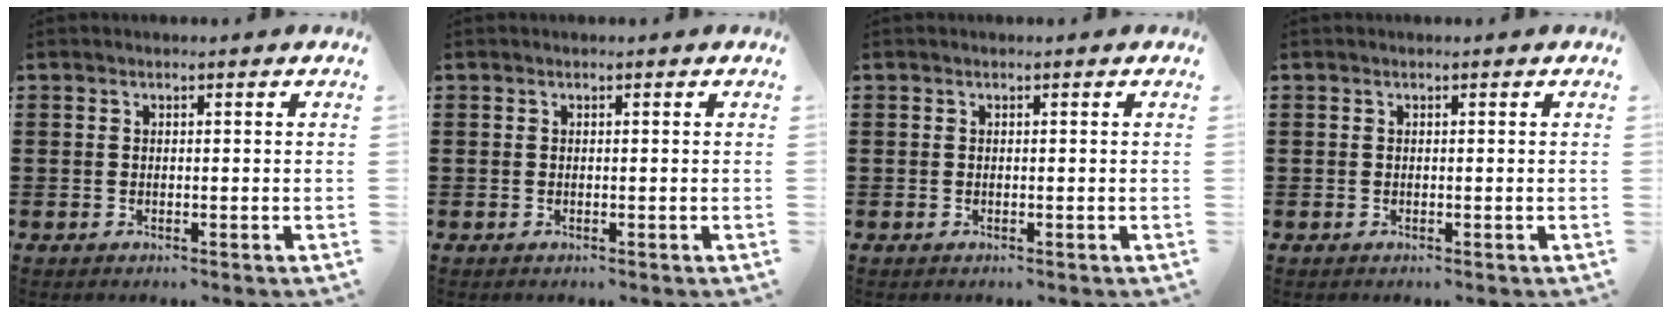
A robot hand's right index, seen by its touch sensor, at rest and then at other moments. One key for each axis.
{"total": 0.0}
{"total": 0.0}
{"total": 0.0}